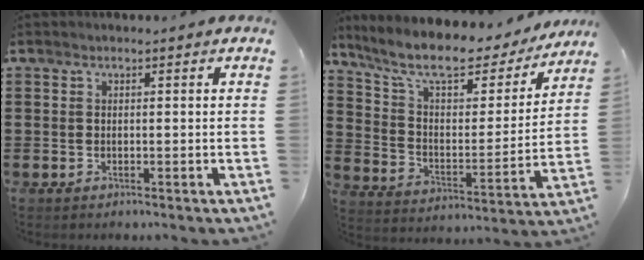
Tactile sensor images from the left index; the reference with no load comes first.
{"total": 10.1, "force": [8.3, 2.4, 5.2], "torque": [-0.129, -0.050, 0.140]}